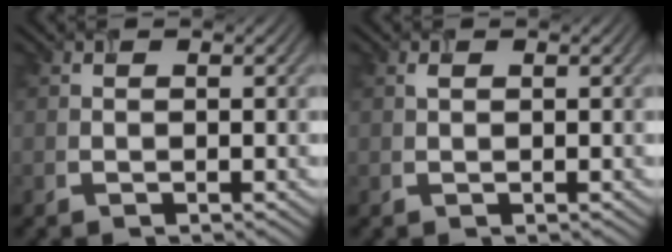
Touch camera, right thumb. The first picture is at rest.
{"total": 0.6, "force": [0.3, 0.2, 0.4], "torque": [-0.013, 0.002, 0.005]}